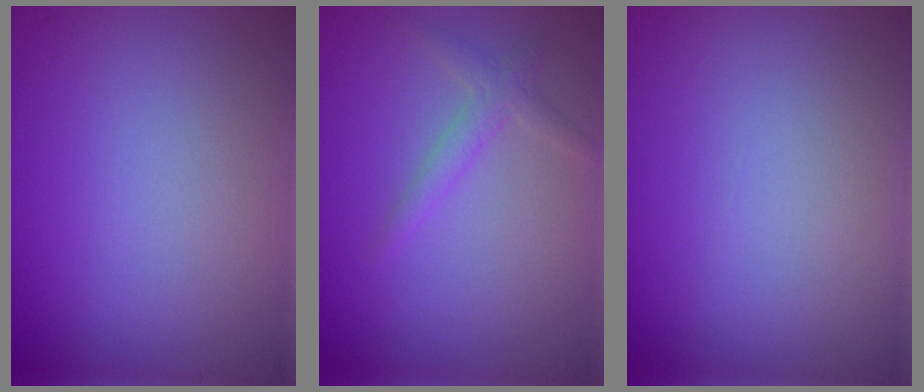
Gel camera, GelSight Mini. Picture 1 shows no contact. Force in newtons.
{"total": 1.7, "press": 1.7, "slide": 0.0}
{"total": 0.0}